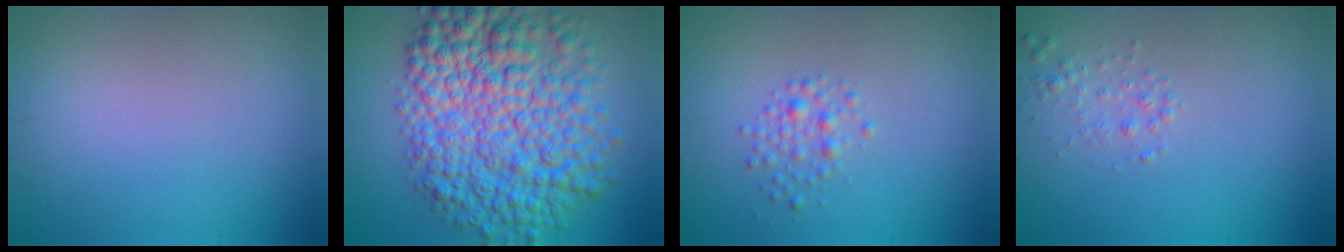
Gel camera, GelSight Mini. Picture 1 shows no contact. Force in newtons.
{"total": 11.5, "press": 11.5, "slide": 0.1}
{"total": 1.6, "press": 1.6, "slide": 0.1}
{"total": 1.2, "press": 1.2, "slide": 0.1}